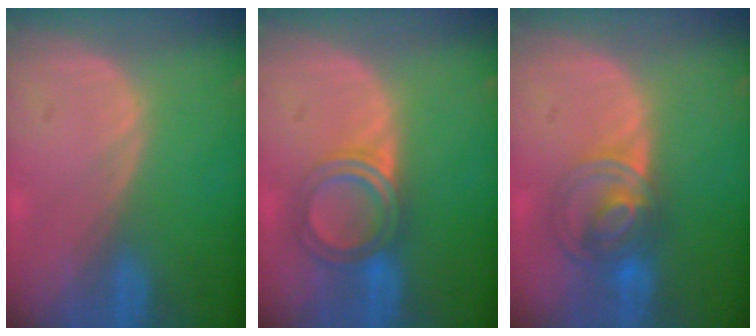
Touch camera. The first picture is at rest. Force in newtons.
{"total": 5.3, "press": 5.2, "slide": 0.4}
{"total": 7.5, "press": 6.2, "slide": 4.1}